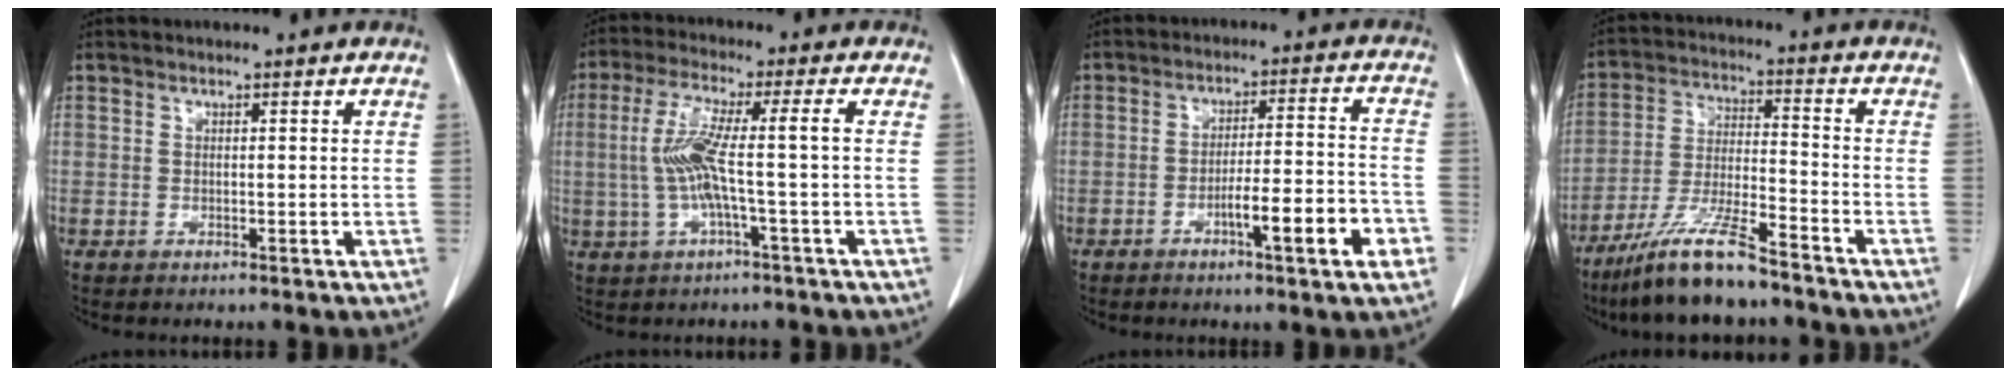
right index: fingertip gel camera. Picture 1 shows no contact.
{"total": 7.9, "force": [-0.7, -0.2, 7.8], "torque": [-0.168, 0.017, -0.014]}
{"total": 9.8, "force": [-4.3, 0.7, 8.8], "torque": [-0.129, 0.006, -0.063]}
{"total": 12.1, "force": [-9.3, 1.0, 7.7], "torque": [-0.151, -0.028, -0.173]}